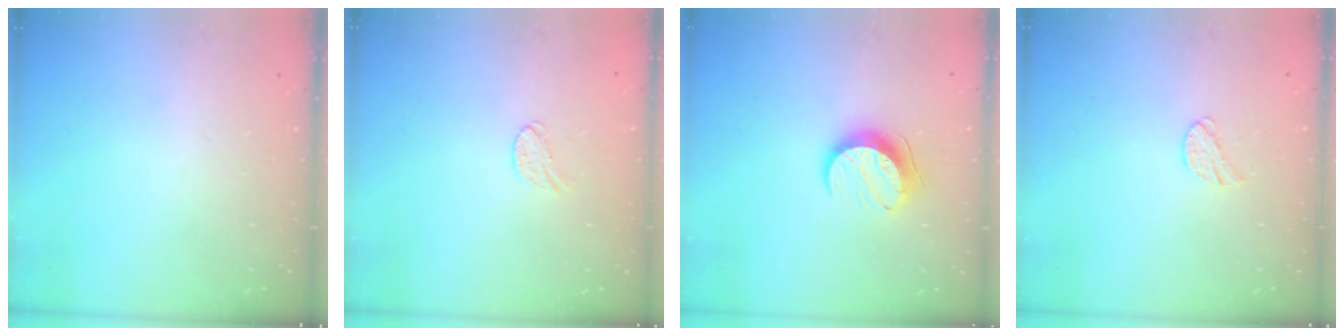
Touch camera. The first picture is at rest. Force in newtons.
{"total": 6.7, "press": 6.7, "slide": 0.5}
{"total": 9.7, "press": 9.7, "slide": 0.5}
{"total": 7.9, "press": 7.8, "slide": 0.7}